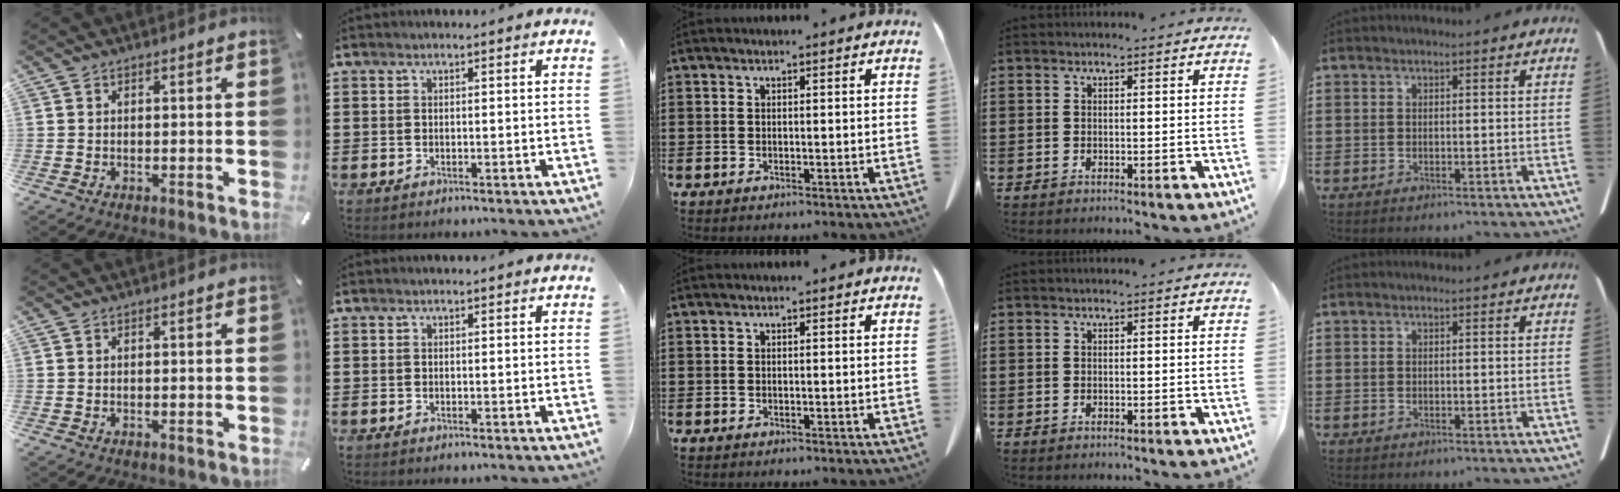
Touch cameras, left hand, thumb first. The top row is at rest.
{}